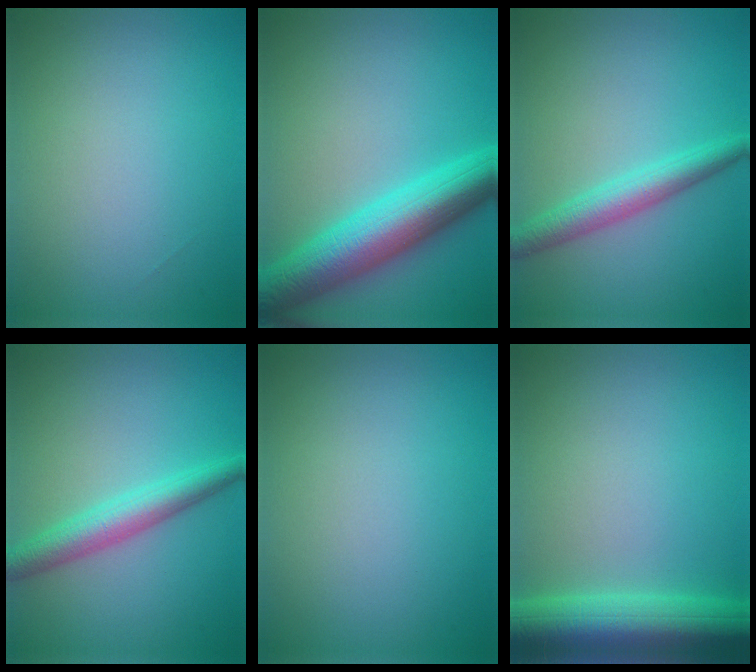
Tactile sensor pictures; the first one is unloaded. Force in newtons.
{"total": 8.8, "press": 8.8, "slide": 0.0}
{"total": 3.6, "press": 3.6, "slide": 0.1}
{"total": 3.9, "press": 3.9, "slide": 0.1}
{"total": 0.0}
{"total": 8.9, "press": 8.9, "slide": 0.3}